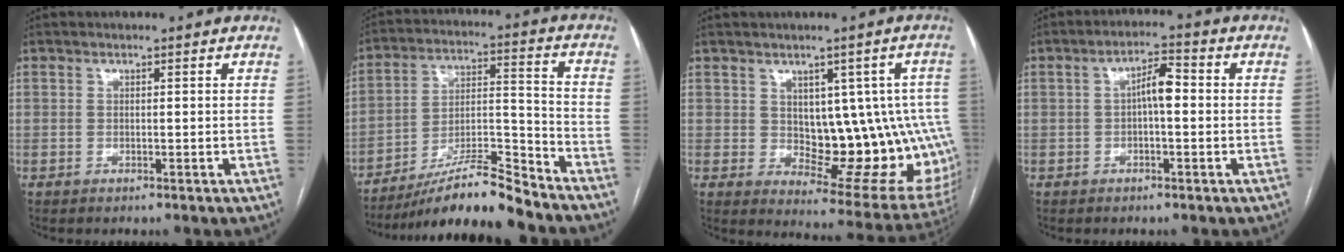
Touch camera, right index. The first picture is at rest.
{"total": 13.4, "force": [-11.9, 0.4, 6.2], "torque": [-0.101, 0.014, -0.206]}
{"total": 15.3, "force": [0.9, 7.6, 13.3], "torque": [-0.129, 0.013, 0.033]}
{"total": 4.4, "force": [-0.1, 1.2, 4.2], "torque": [-0.069, 0.017, -0.002]}